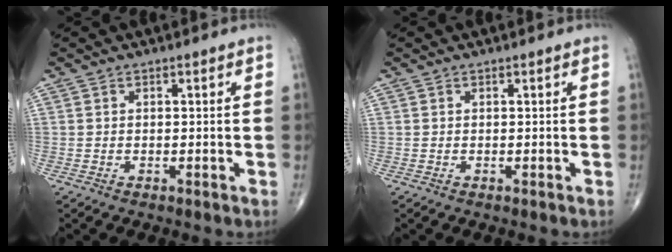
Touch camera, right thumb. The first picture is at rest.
{"total": 0.0}